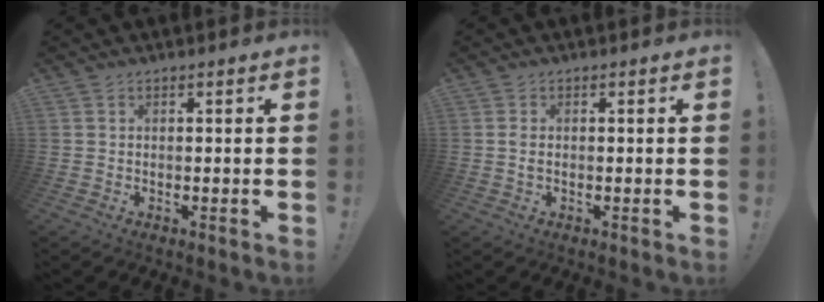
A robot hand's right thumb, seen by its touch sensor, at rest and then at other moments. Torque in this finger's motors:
{"motor_torque": [-0.17, 0.12, 0.31, -0.06, 0.01]}